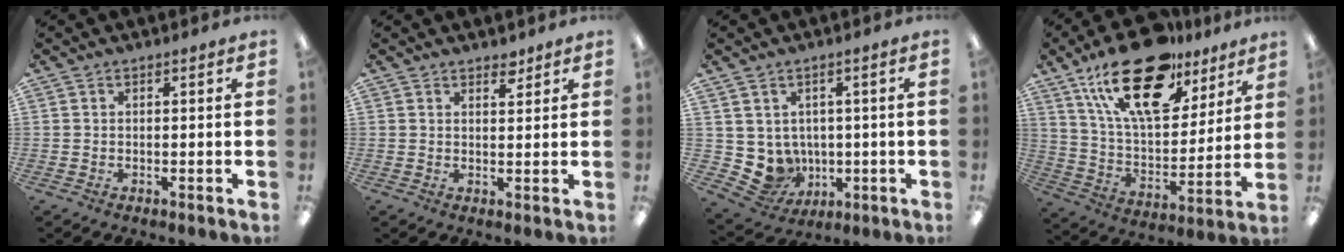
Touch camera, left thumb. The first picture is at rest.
{"total": 2.9, "force": [2.5, 1.3, 0.9], "torque": [0.002, -0.014, 0.041]}
{"total": 6.5, "force": [1.2, 6.3, 1.1], "torque": [-0.049, -0.023, 0.032]}
{"total": 24.4, "force": [15.3, 11.2, 15.5], "torque": [-0.284, -0.077, 0.265]}